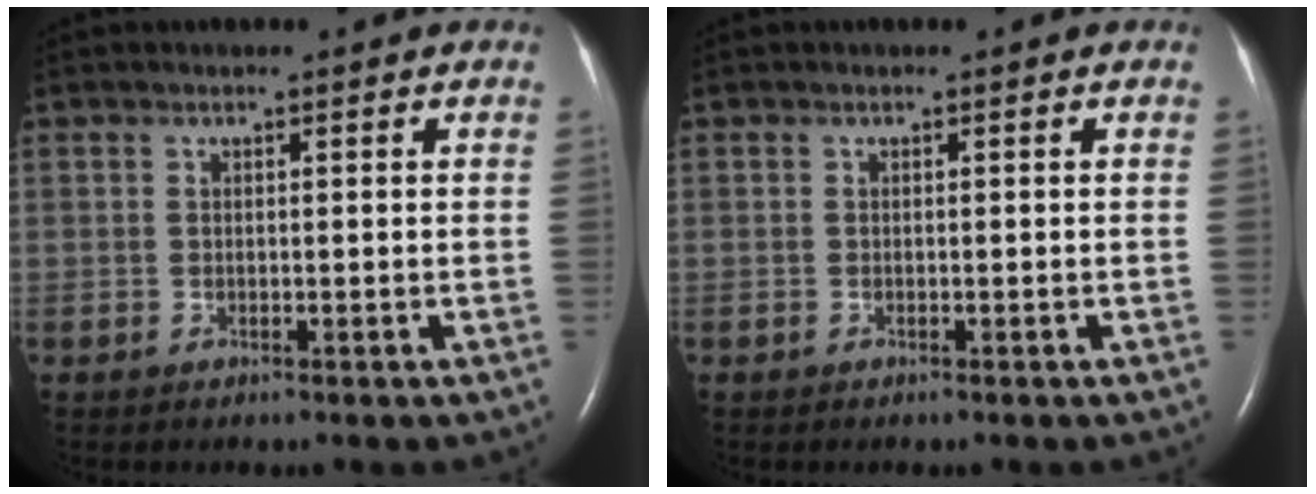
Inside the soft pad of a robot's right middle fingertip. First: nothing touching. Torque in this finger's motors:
{"motor_torque": [0.21, -0.28, 0.08, 0.02]}